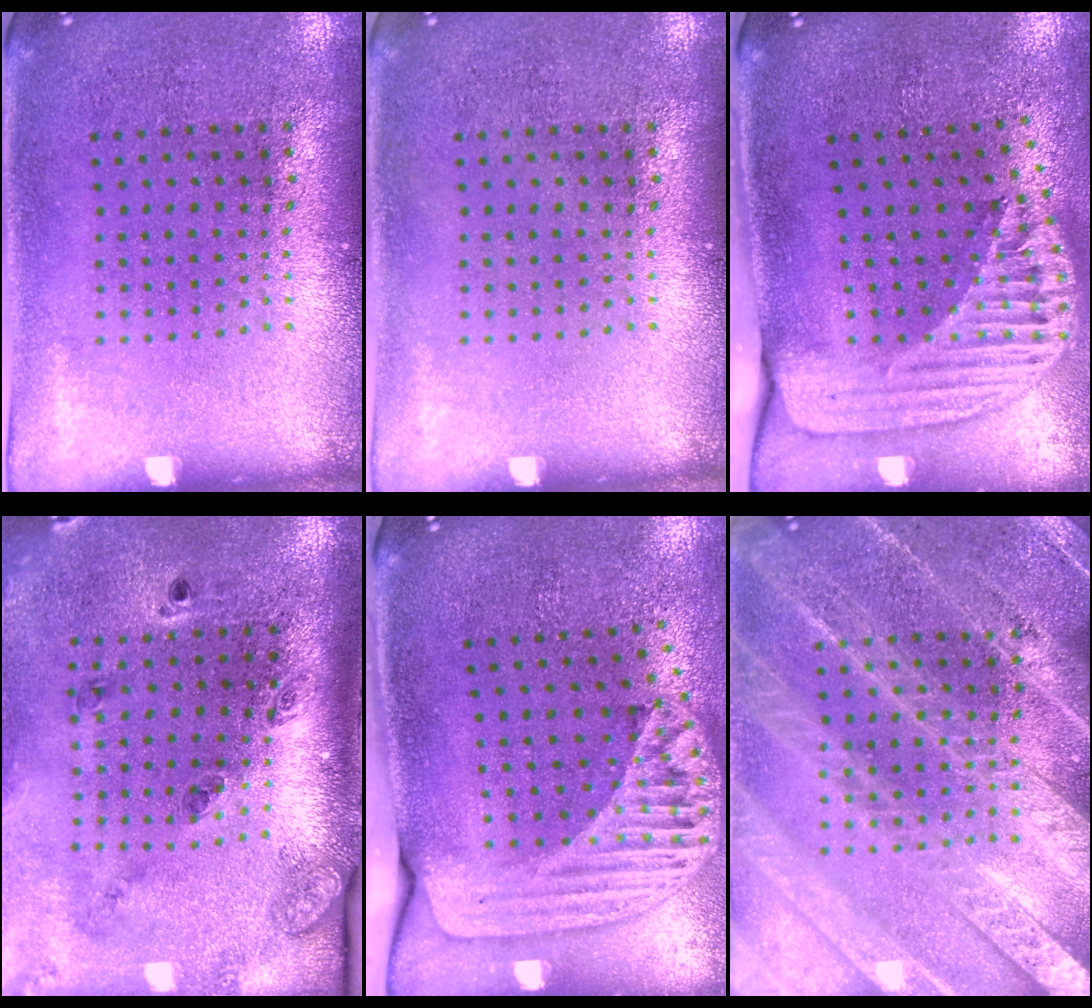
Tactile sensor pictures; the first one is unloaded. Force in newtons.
{"total": 0.0}
{"total": 2.6, "press": 1.8, "slide": 1.9}
{"total": 1.8, "press": 1.5, "slide": 1.0}
{"total": 2.4, "press": 1.8, "slide": 1.7}
{"total": 5.6, "press": 5.6, "slide": 0.6}